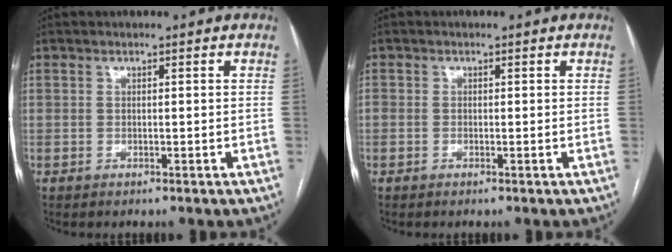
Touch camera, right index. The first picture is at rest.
{"total": 0.6, "force": [-0.2, 0.4, 0.5], "torque": [-0.009, 0.002, -0.002]}